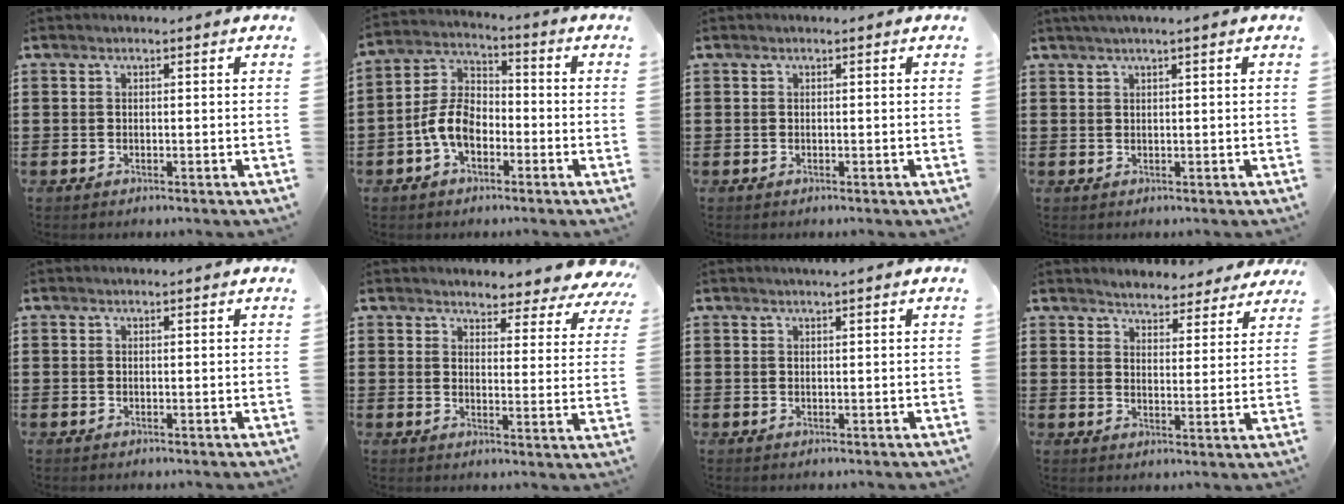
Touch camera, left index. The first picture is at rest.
{"total": 7.4, "force": [-3.1, 4.5, 5.0], "torque": [-0.130, 0.006, -0.068]}
{"total": 0.0}
{"total": 1.1, "force": [0.6, -0.2, 0.9], "torque": [-0.015, -0.001, 0.011]}
{"total": 0.0}
{"total": 4.1, "force": [4.0, 0.5, 0.7], "torque": [-0.028, -0.029, 0.068]}
{"total": 0.9, "force": [0.8, -0.2, 0.5], "torque": [-0.009, 0.000, 0.015]}
{"total": 3.7, "force": [3.6, 0.5, -0.1], "torque": [-0.017, -0.012, 0.065]}